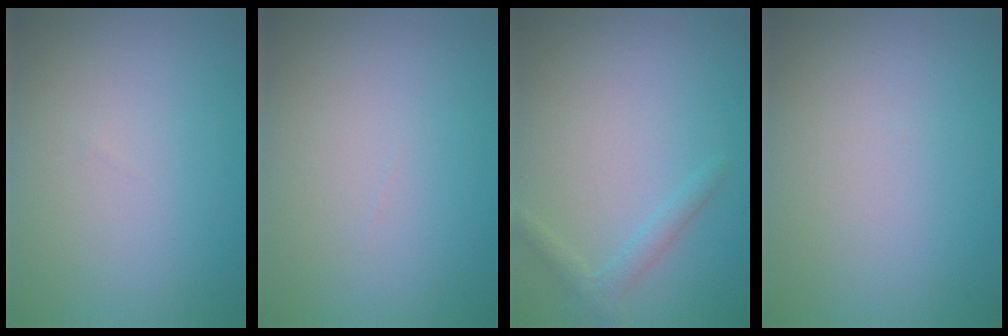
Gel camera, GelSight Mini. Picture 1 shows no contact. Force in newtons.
{"total": 0.0}
{"total": 1.6, "press": 1.6, "slide": 0.1}
{"total": 0.0}